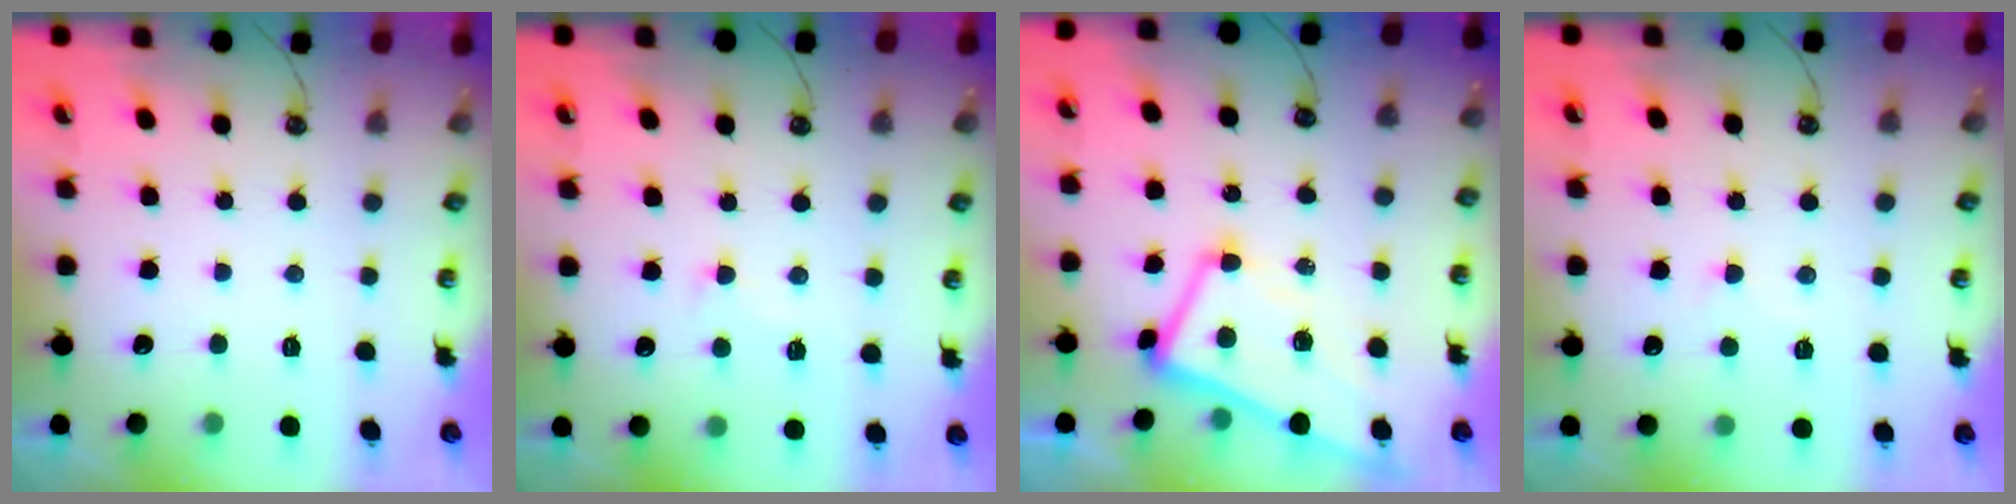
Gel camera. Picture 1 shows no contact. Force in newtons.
{"total": 0.7, "press": 0.6, "slide": 0.4}
{"total": 1.2, "press": 0.9, "slide": 0.9}
{"total": 3.4, "press": 3.4, "slide": 0.5}